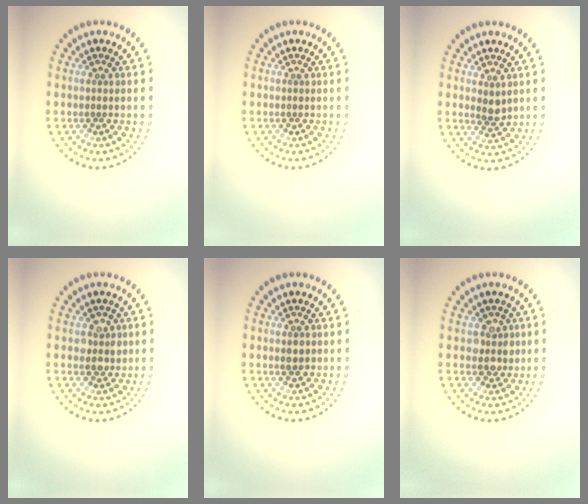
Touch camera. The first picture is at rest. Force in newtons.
{"total": 0.0}
{"total": 1.5, "press": 1.3, "slide": 0.7}
{"total": 2.3, "press": 2.1, "slide": 0.9}
{"total": 1.4, "press": 1.4, "slide": 0.1}
{"total": 2.2, "press": 2.0, "slide": 1.0}